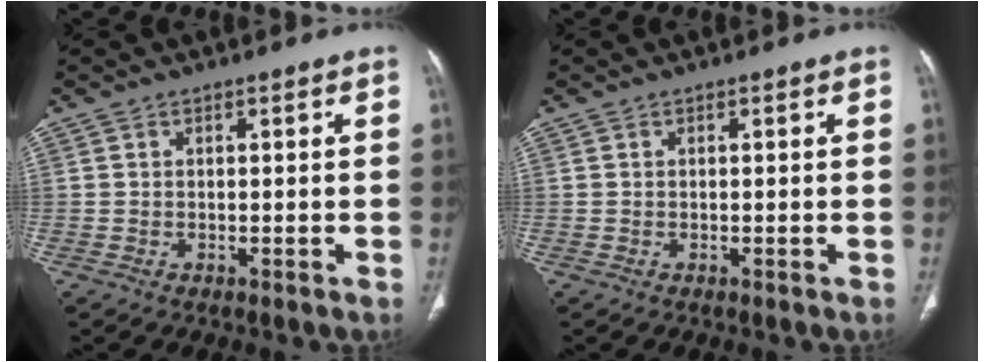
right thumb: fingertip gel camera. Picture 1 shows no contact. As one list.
[{"total": 0.0}]